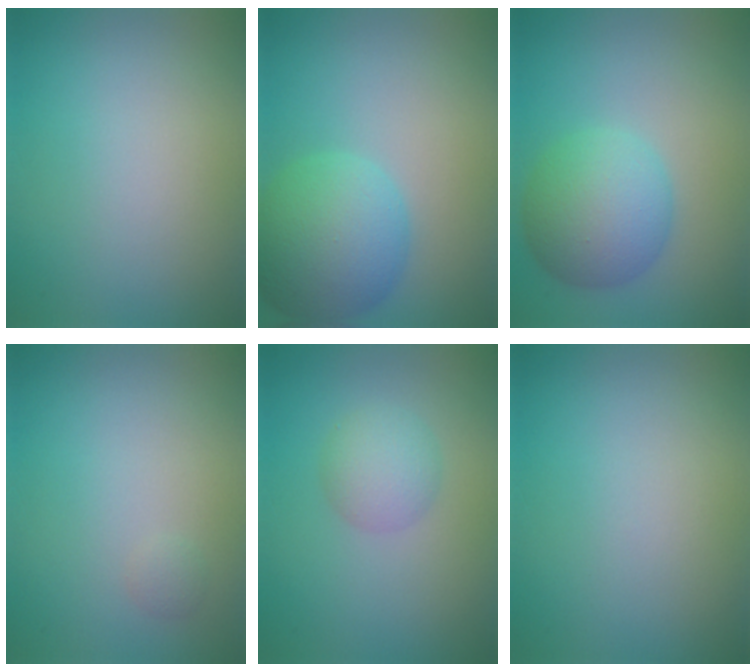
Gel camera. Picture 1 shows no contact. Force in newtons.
{"total": 7.5, "press": 7.5, "slide": 0.3}
{"total": 6.0, "press": 6.0, "slide": 0.1}
{"total": 0.6, "press": 0.6, "slide": 0.0}
{"total": 2.9, "press": 2.9, "slide": 0.0}
{"total": 0.0}